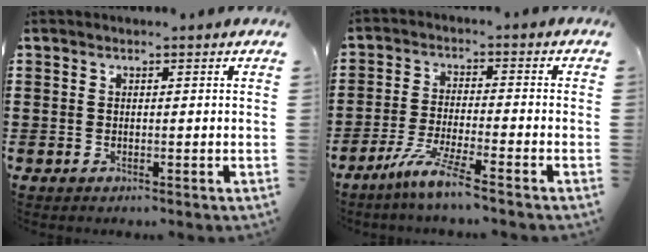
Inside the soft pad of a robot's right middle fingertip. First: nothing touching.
{"total": 6.3, "force": [-5.0, -0.3, 3.8], "torque": [-0.081, -0.015, -0.093]}